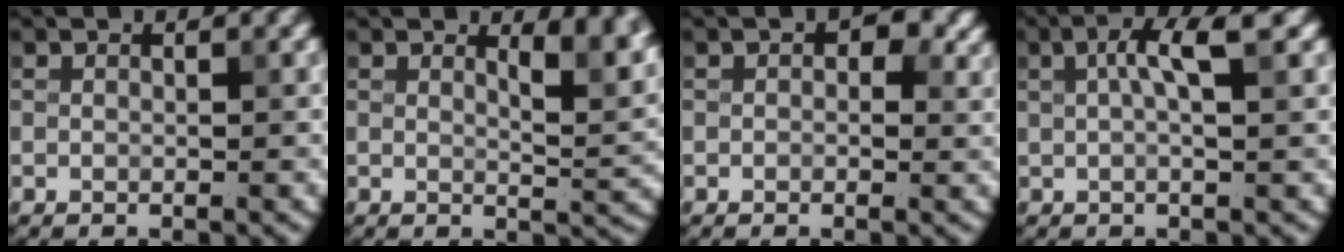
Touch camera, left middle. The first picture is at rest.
{"total": 4.4, "force": [2.5, 1.6, 3.3], "torque": [-0.032, -0.005, 0.034]}
{"total": 3.1, "force": [0.9, 2.0, 2.2], "torque": [-0.016, -0.002, 0.008]}
{"total": 3.7, "force": [1.1, 0.8, 3.5], "torque": [-0.059, 0.011, 0.015]}